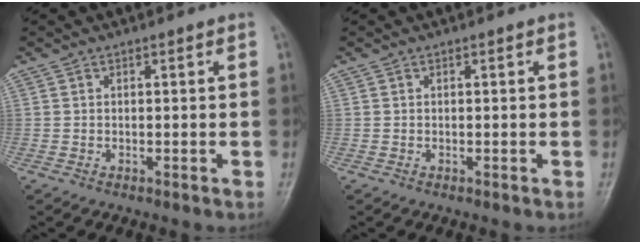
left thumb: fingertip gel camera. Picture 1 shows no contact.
{"total": 0.0}